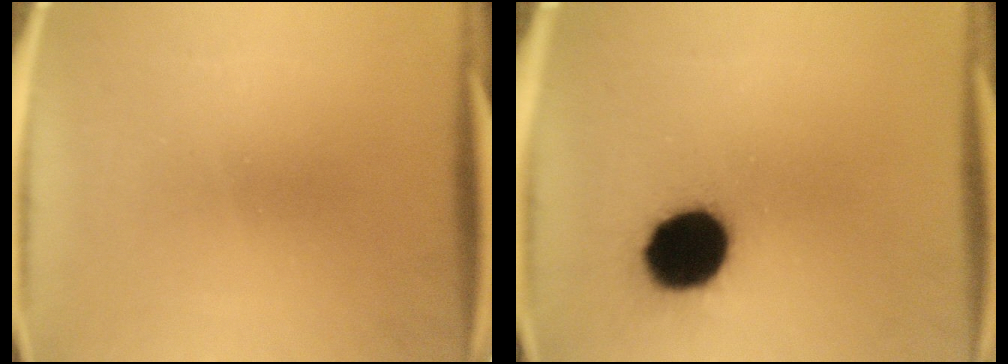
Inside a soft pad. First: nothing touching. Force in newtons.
{"total": 16.4}